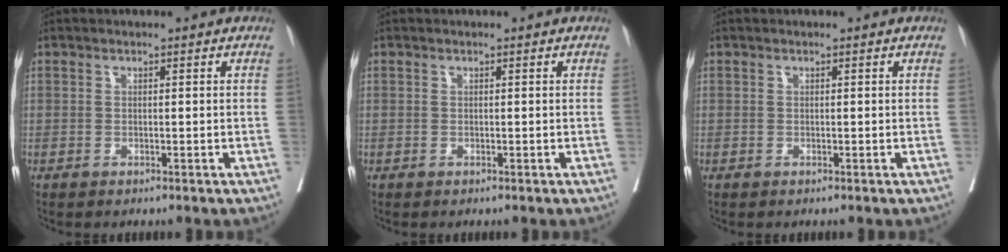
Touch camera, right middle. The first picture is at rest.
{"total": 0.0}
{"total": 0.0}